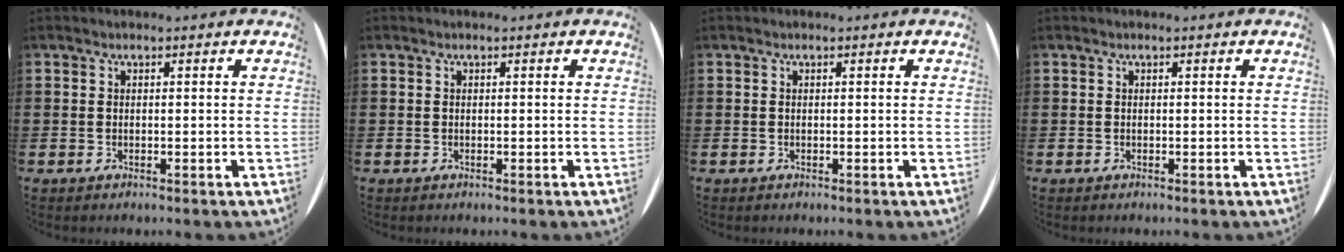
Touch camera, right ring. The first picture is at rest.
{"total": 0.0}
{"total": 0.0}
{"total": 0.0}